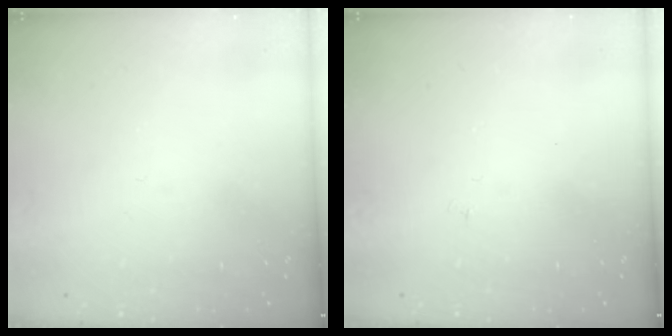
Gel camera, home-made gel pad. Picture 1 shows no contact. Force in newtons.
{"total": 3.0, "press": 3.0, "slide": 0.3}